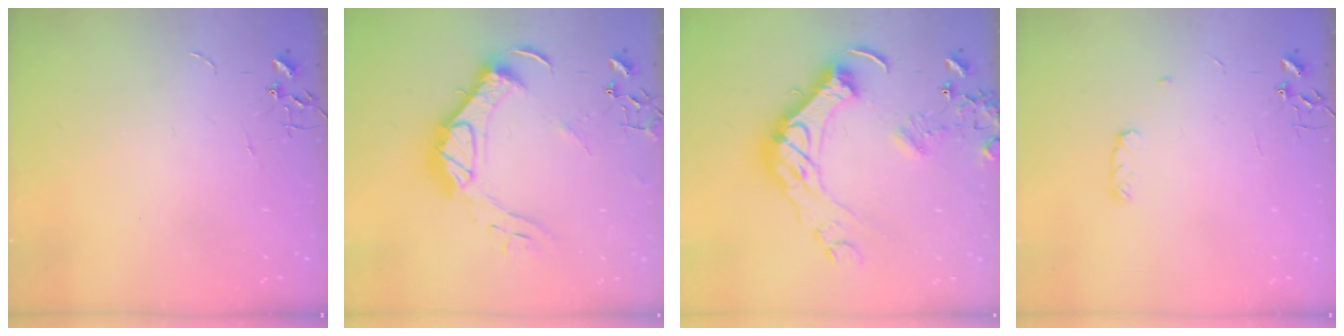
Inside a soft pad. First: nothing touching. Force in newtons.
{"total": 16.8, "press": 16.8, "slide": 1.4}
{"total": 23.6, "press": 23.4, "slide": 2.4}
{"total": 5.0, "press": 4.9, "slide": 0.8}